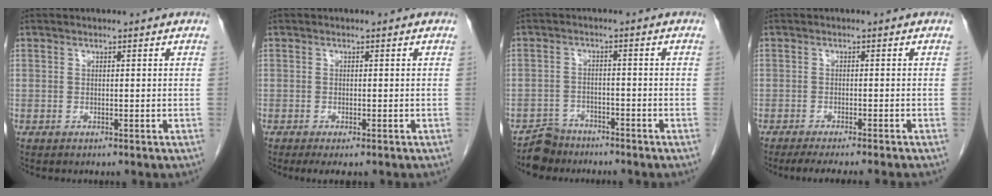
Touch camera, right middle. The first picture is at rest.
{"total": 2.7, "force": [-1.9, 0.7, 1.8], "torque": [-0.027, -0.009, -0.026]}
{"total": 4.1, "force": [-3.5, 2.0, -0.5], "torque": [0.010, 0.003, -0.063]}
{"total": 8.1, "force": [-7.0, -0.2, 4.0], "torque": [-0.034, -0.017, -0.100]}